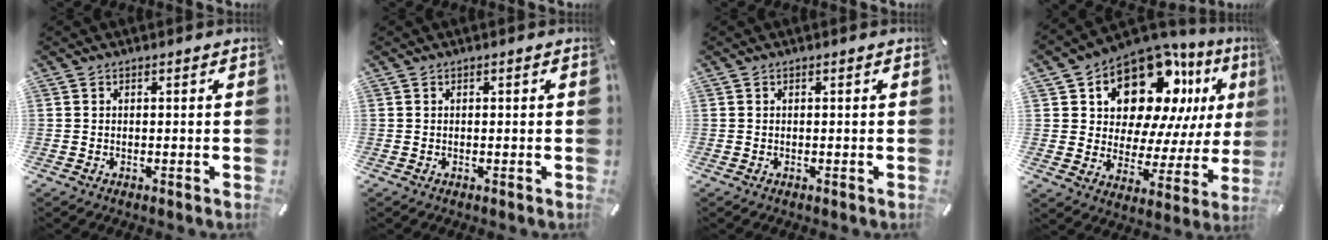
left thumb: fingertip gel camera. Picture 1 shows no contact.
{"total": 0.0}
{"total": 0.0}
{"total": 16.4, "force": [9.7, 10.2, 8.4], "torque": [-0.127, -0.072, 0.169]}